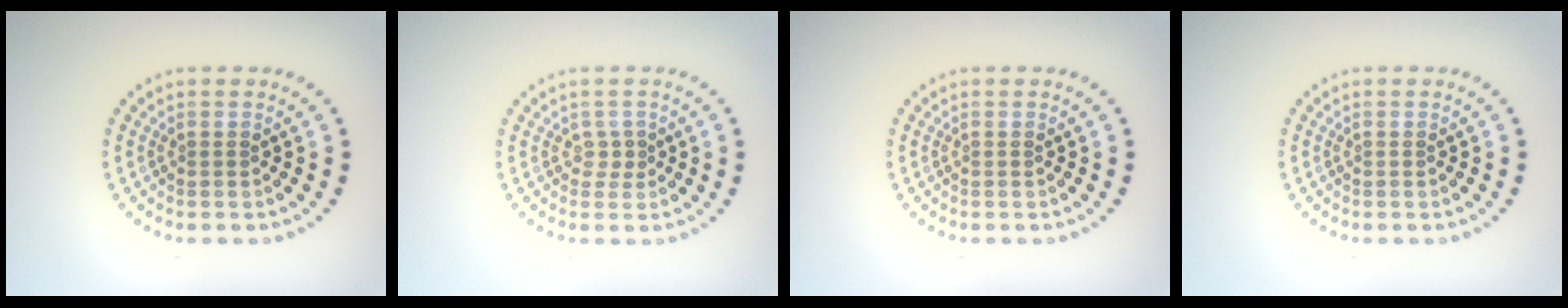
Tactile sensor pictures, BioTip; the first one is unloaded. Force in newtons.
{"total": 0.9, "press": 0.8, "slide": 0.6}
{"total": 0.0}
{"total": 0.0}